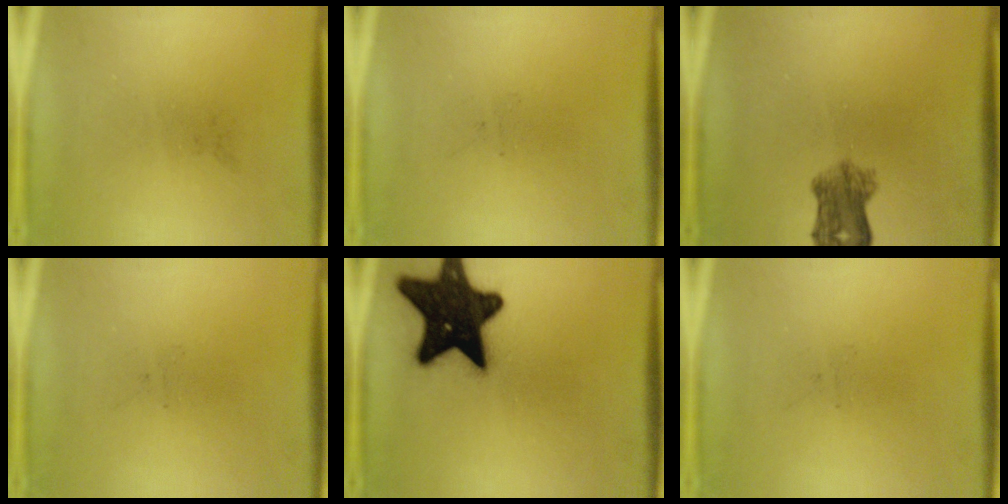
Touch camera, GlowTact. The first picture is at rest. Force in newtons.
{"total": 0.0}
{"total": 5.0}
{"total": 0.0}
{"total": 19.9}
{"total": 0.0}